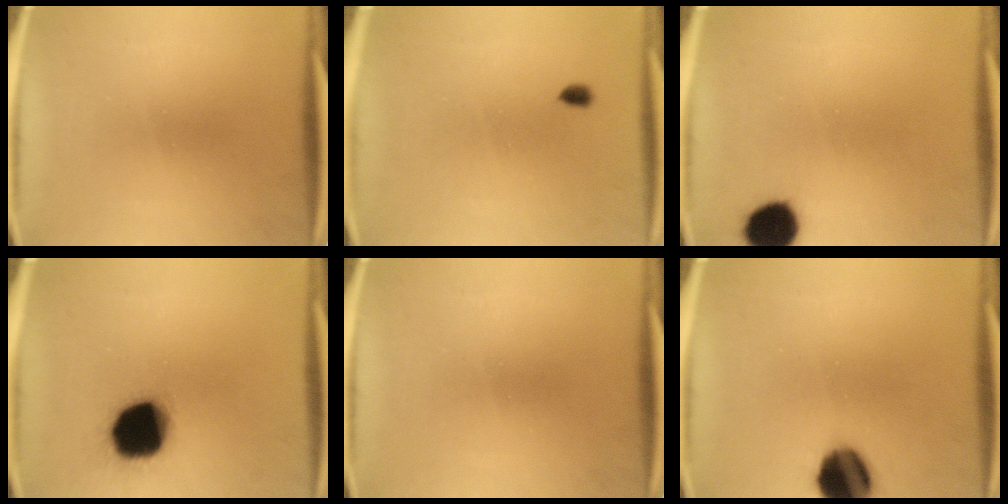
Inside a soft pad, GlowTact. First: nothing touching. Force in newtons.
{"total": 1.2}
{"total": 9.1}
{"total": 19.7}
{"total": 0.0}
{"total": 12.5}